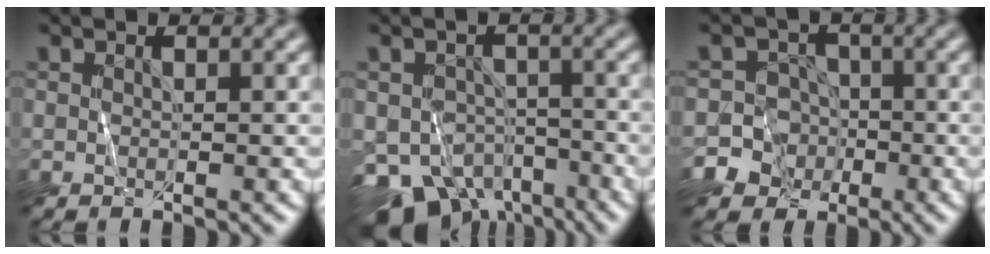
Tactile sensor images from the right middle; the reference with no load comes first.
{"total": 8.1, "force": [-5.0, 5.0, 4.1], "torque": [-0.074, -0.033, -0.075]}
{"total": 9.8, "force": [-4.8, 8.5, 1.2], "torque": [-0.016, -0.021, -0.107]}